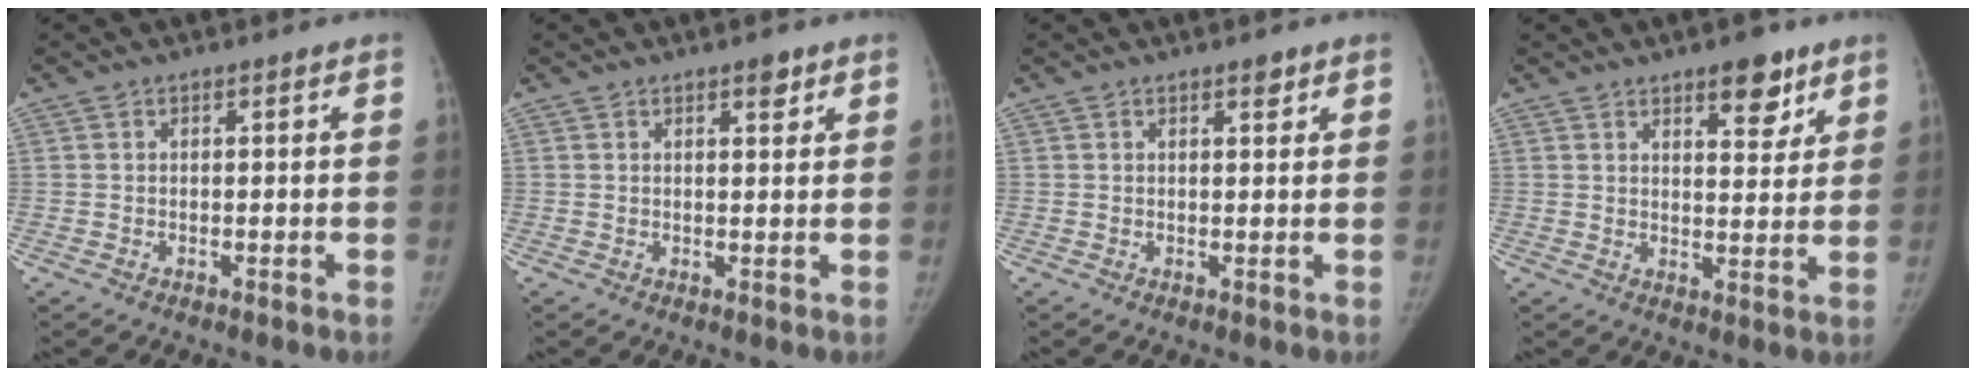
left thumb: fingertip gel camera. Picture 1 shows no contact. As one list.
[{"total": 1.9, "force": [1.3, 1.0, 1.1], "torque": [-0.003, -0.006, 0.016]}, {"total": 1.2, "force": [0.8, 0.7, 0.6], "torque": [0.003, -0.003, 0.008]}, {"total": 6.9, "force": [4.5, 3.1, 4.2], "torque": [-0.030, -0.025, 0.060]}]